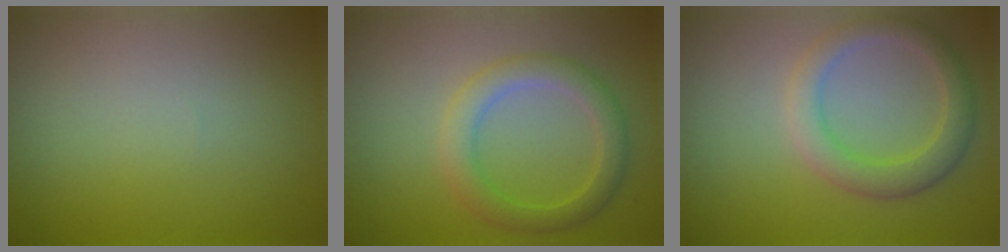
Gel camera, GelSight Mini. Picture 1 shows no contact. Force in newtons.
{"total": 2.2, "press": 2.2, "slide": 0.3}
{"total": 3.7, "press": 3.7, "slide": 0.1}